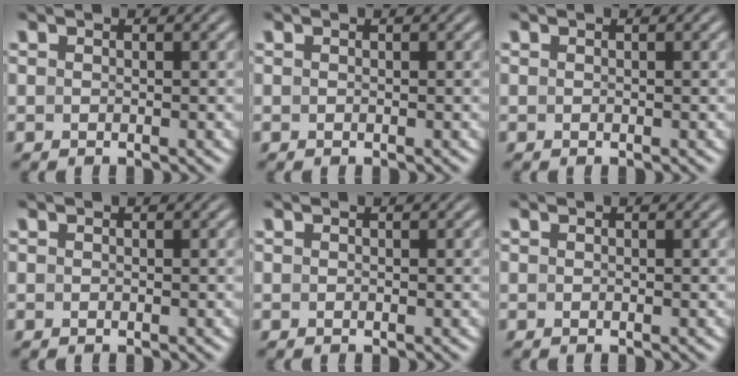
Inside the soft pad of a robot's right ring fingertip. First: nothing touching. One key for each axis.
{"total": 0.0}
{"total": 0.0}
{"total": 0.0}
{"total": 0.0}
{"total": 0.0}